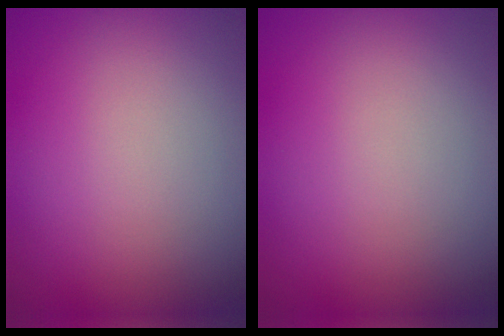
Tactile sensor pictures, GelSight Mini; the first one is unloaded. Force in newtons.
{"total": 0.0}